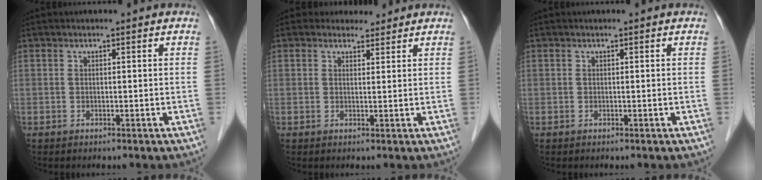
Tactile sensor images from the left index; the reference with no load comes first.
{"total": 2.5, "force": [2.2, 1.1, -0.1], "torque": [0.002, 0.002, 0.030]}
{"total": 0.0}